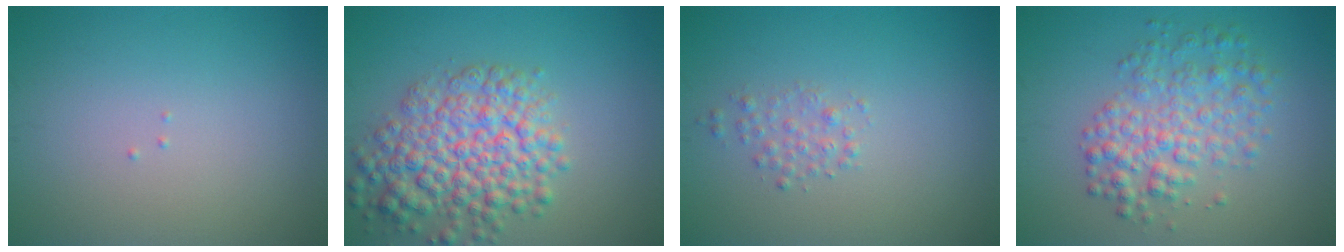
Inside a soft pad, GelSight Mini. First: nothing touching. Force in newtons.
{"total": 7.0, "press": 7.0, "slide": 0.3}
{"total": 1.3, "press": 1.3, "slide": 0.0}
{"total": 4.6, "press": 4.6, "slide": 0.1}